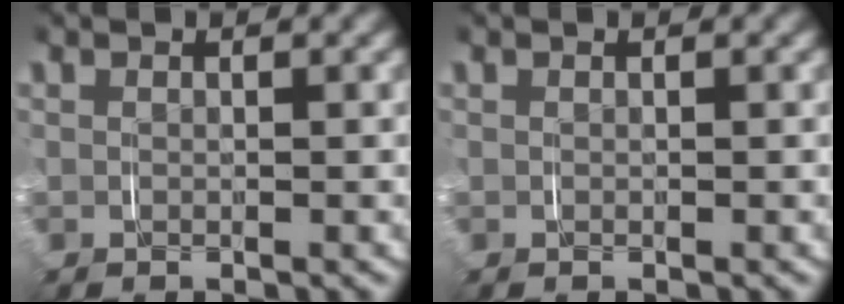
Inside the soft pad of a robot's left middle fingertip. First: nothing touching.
{"total": 0.0}